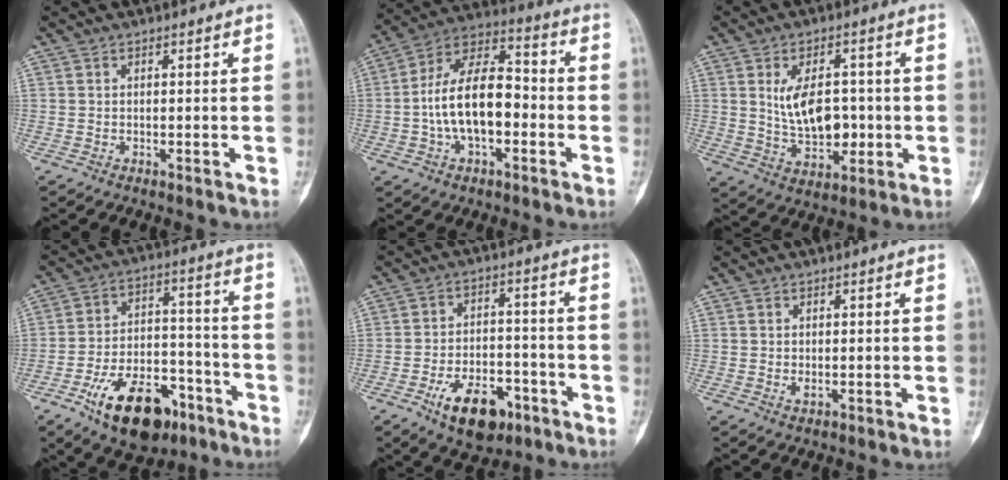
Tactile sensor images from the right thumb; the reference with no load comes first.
{"total": 16.3, "force": [-2.5, 8.9, 13.4], "torque": [-0.230, 0.043, -0.050]}
{"total": 10.9, "force": [0.7, 6.6, 8.6], "torque": [-0.122, -0.002, 0.026]}
{"total": 17.8, "force": [-10.0, 9.4, 11.3], "torque": [-0.161, 0.070, -0.156]}
{"total": 12.1, "force": [-6.4, 6.7, 7.8], "torque": [-0.103, 0.034, -0.098]}
{"total": 1.1, "force": [0.1, 0.7, 0.8], "torque": [-0.014, -0.003, 0.004]}